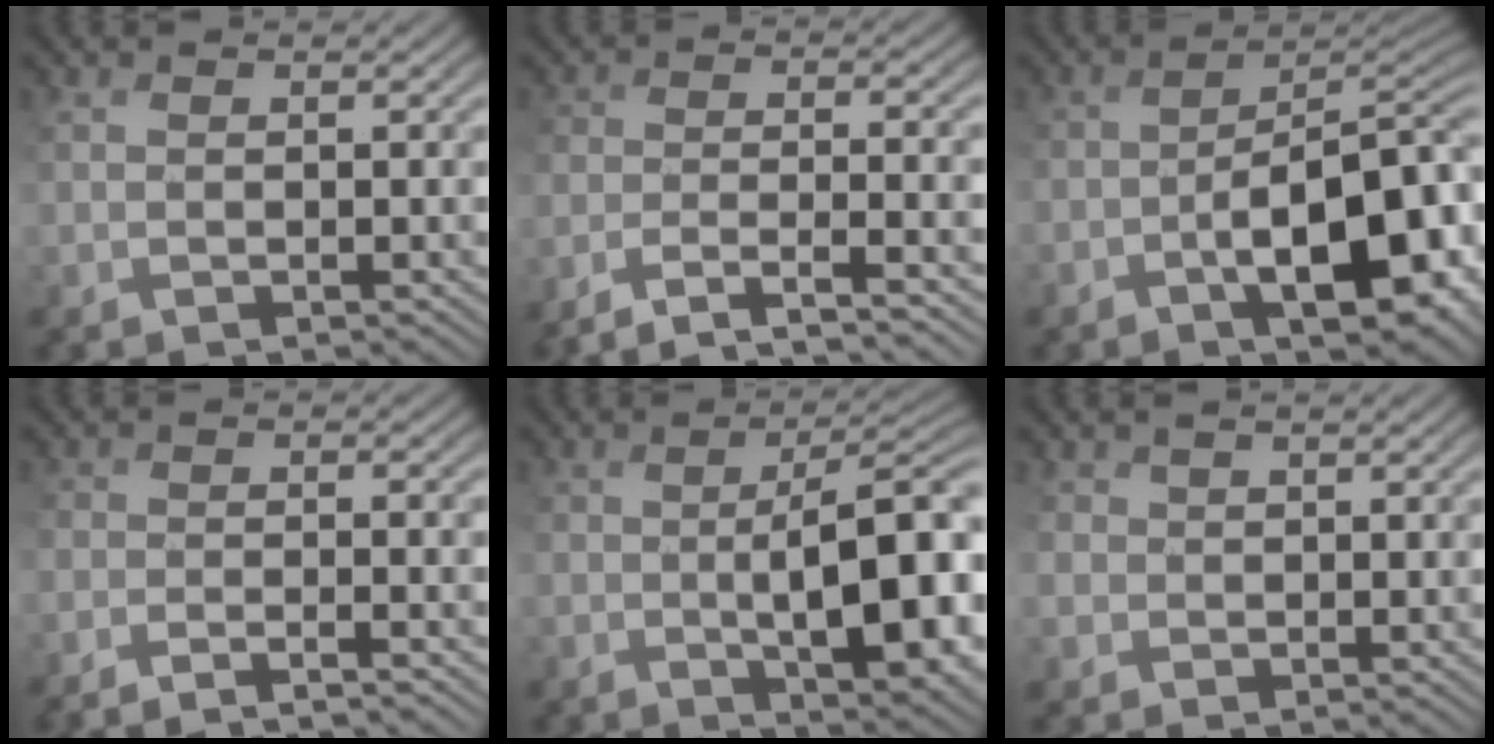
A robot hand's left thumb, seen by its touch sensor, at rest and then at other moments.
{"total": 7.8, "force": [-6.7, 1.4, 3.8], "torque": [-0.059, 0.004, -0.110]}
{"total": 12.4, "force": [-4.8, 5.6, 10.0], "torque": [-0.124, -0.013, -0.061]}
{"total": 4.3, "force": [-4.1, 0.1, 1.3], "torque": [-0.021, 0.005, -0.072]}
{"total": 11.3, "force": [-1.9, 3.9, 10.4], "torque": [-0.149, -0.012, -0.009]}
{"total": 2.0, "force": [0.3, 0.9, -1.8], "torque": [0.030, -0.006, 0.012]}